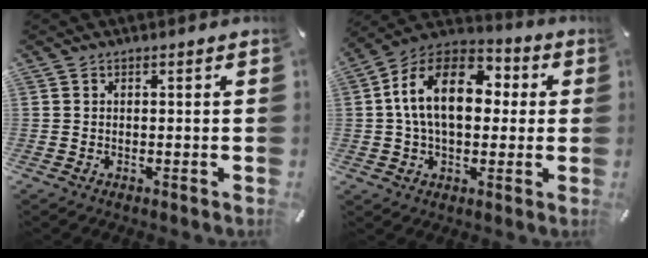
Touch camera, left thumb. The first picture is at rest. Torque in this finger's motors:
{"motor_torque": [1.50, 1.93, 2.00, -0.77, 0.53]}